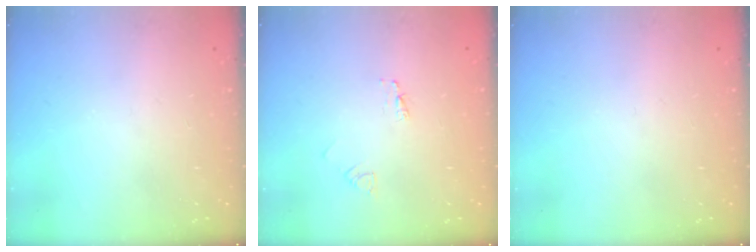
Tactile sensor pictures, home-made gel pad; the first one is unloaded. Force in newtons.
{"total": 1.5, "press": 1.5, "slide": 0.1}
{"total": 0.0}